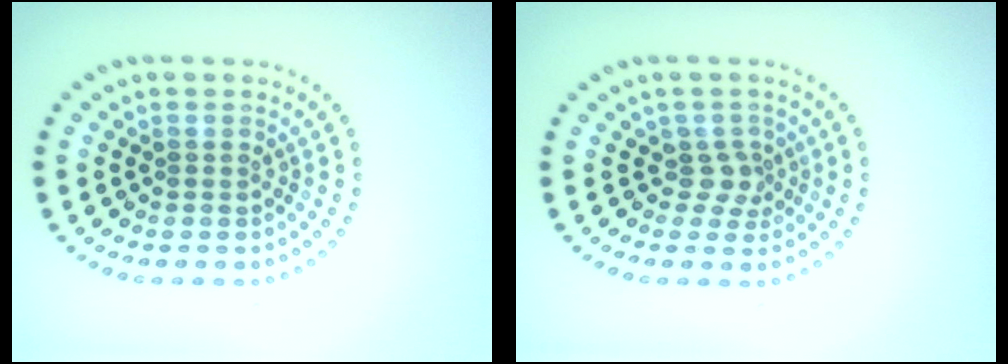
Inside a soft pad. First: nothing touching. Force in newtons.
{"total": 1.9, "press": 1.4, "slide": 1.3}